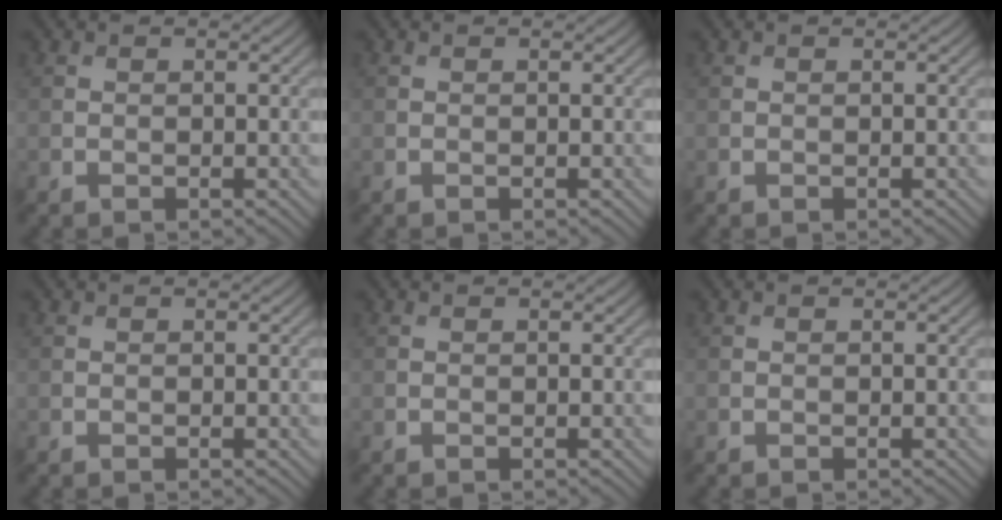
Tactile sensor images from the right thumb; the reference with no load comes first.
{"total": 0.0}
{"total": 0.0}
{"total": 0.0}
{"total": 0.0}
{"total": 0.0}